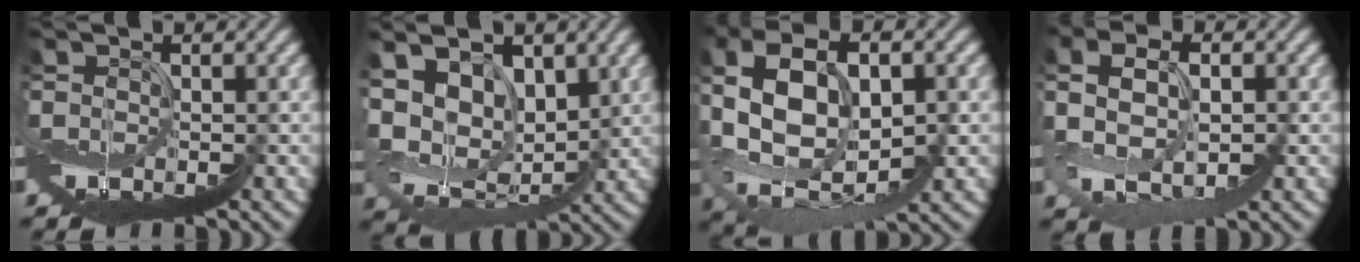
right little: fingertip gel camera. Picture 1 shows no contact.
{"total": 7.2, "force": [4.1, 4.3, 4.1], "torque": [-0.095, 0.019, 0.073]}
{"total": 9.0, "force": [1.6, 5.7, 6.8], "torque": [-0.158, 0.011, 0.039]}
{"total": 2.2, "force": [0.3, 0.8, 2.0], "torque": [-0.067, 0.019, -0.004]}